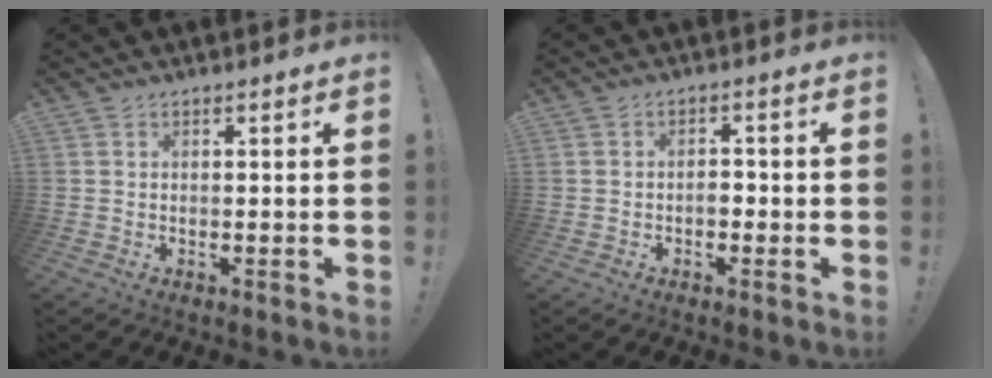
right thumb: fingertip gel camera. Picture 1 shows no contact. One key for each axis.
{"total": 2.7, "fx": -1.2, "fy": 1.9, "fz": 1.6, "tx": -0.025, "ty": 0.006, "tz": -0.022}